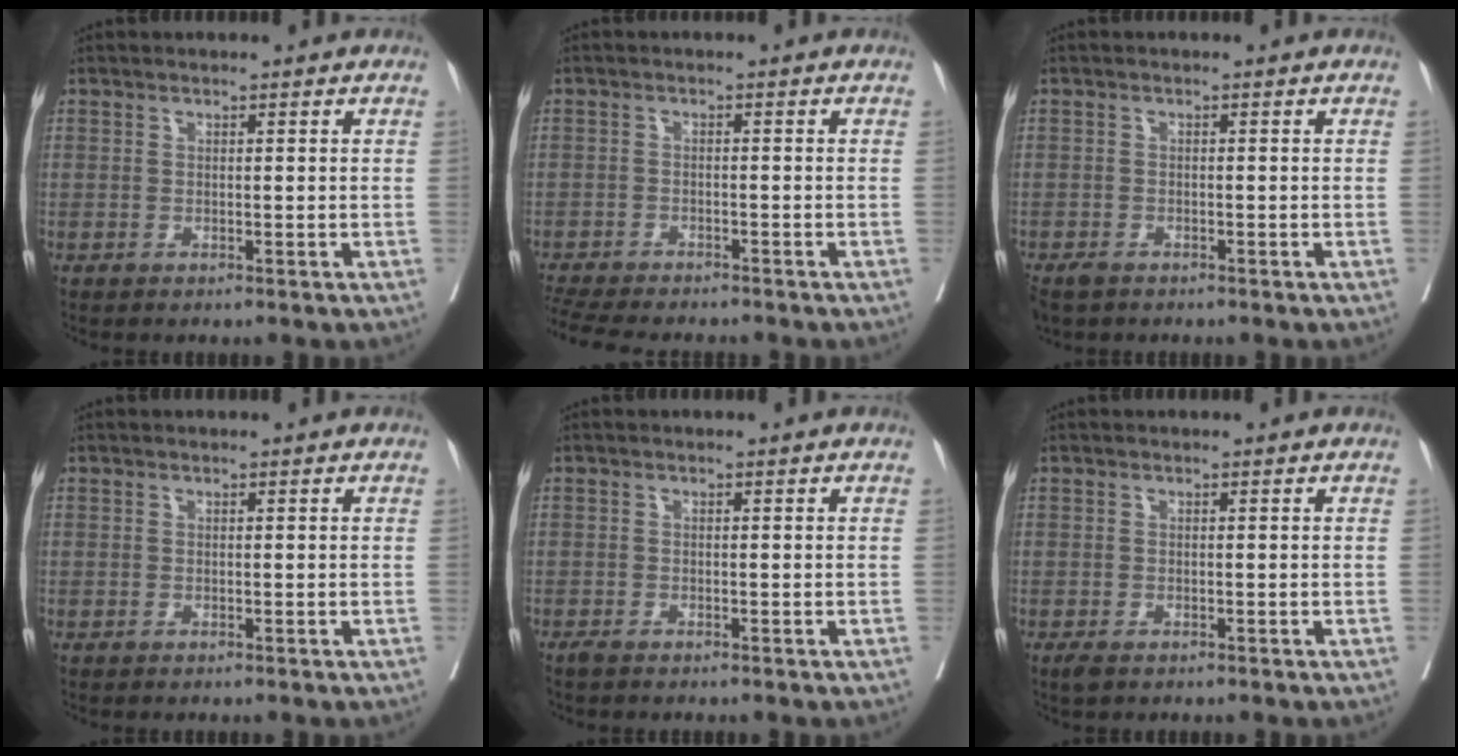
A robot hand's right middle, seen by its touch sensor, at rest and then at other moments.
{"total": 11.7, "force": [-10.4, 2.3, 4.8], "torque": [-0.089, -0.013, -0.151]}
{"total": 2.9, "force": [-2.2, 1.4, 1.1], "torque": [-0.023, -0.005, -0.037]}
{"total": 0.0}
{"total": 0.7, "force": [-0.6, 0.1, 0.3], "torque": [-0.012, -0.003, -0.013]}
{"total": 0.9, "force": [-0.6, 0.4, 0.5], "torque": [-0.011, -0.002, -0.007]}